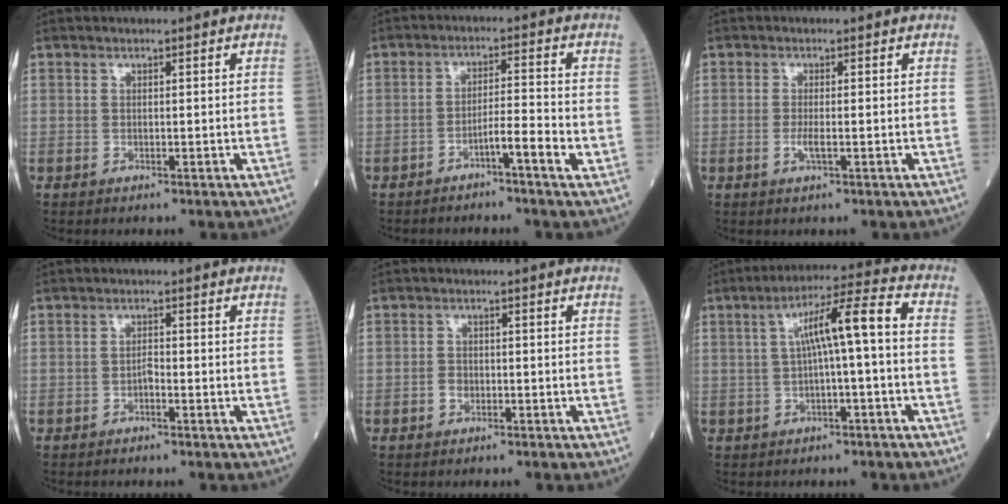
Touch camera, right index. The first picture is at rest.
{"total": 3.9, "force": [-2.3, -0.5, 3.1], "torque": [-0.047, 0.006, -0.042]}
{"total": 1.7, "force": [-0.4, 0.1, 1.7], "torque": [-0.036, -0.003, -0.006]}
{"total": 1.0, "force": [-0.7, 0.2, 0.7], "torque": [-0.013, 0.003, -0.012]}
{"total": 1.4, "force": [-0.7, 1.0, 0.7], "torque": [-0.012, 0.005, -0.010]}
{"total": 8.3, "force": [0.3, 0.2, 8.3], "torque": [-0.136, 0.030, 0.007]}